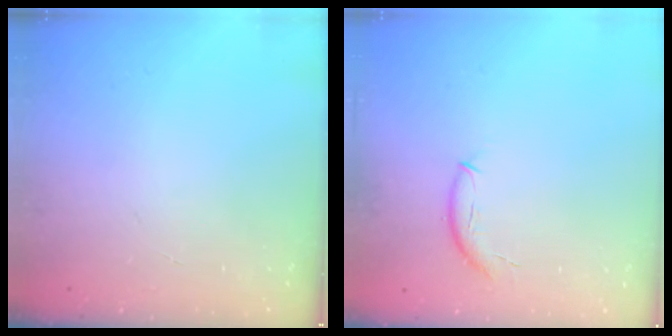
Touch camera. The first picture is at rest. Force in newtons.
{"total": 6.6, "press": 6.6, "slide": 1.0}